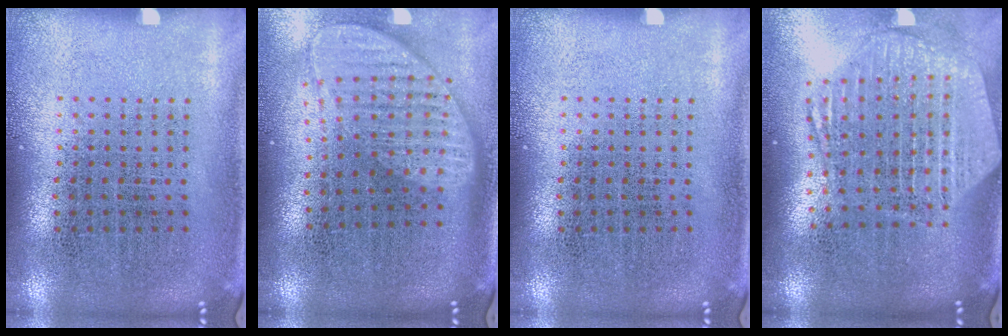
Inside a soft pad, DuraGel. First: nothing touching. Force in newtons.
{"total": 2.0, "press": 1.6, "slide": 1.3}
{"total": 0.0}
{"total": 2.6, "press": 2.1, "slide": 1.5}